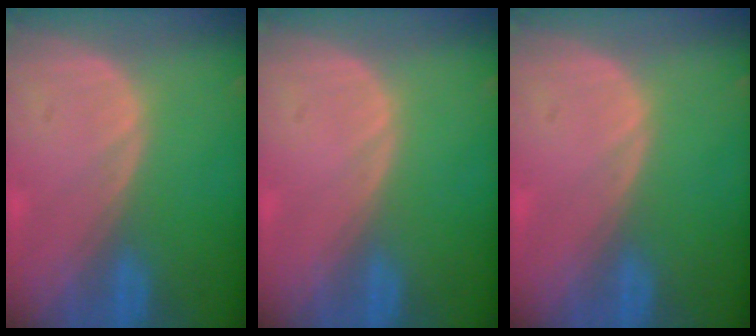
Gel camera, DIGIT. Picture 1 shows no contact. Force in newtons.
{"total": 0.0}
{"total": 0.0}